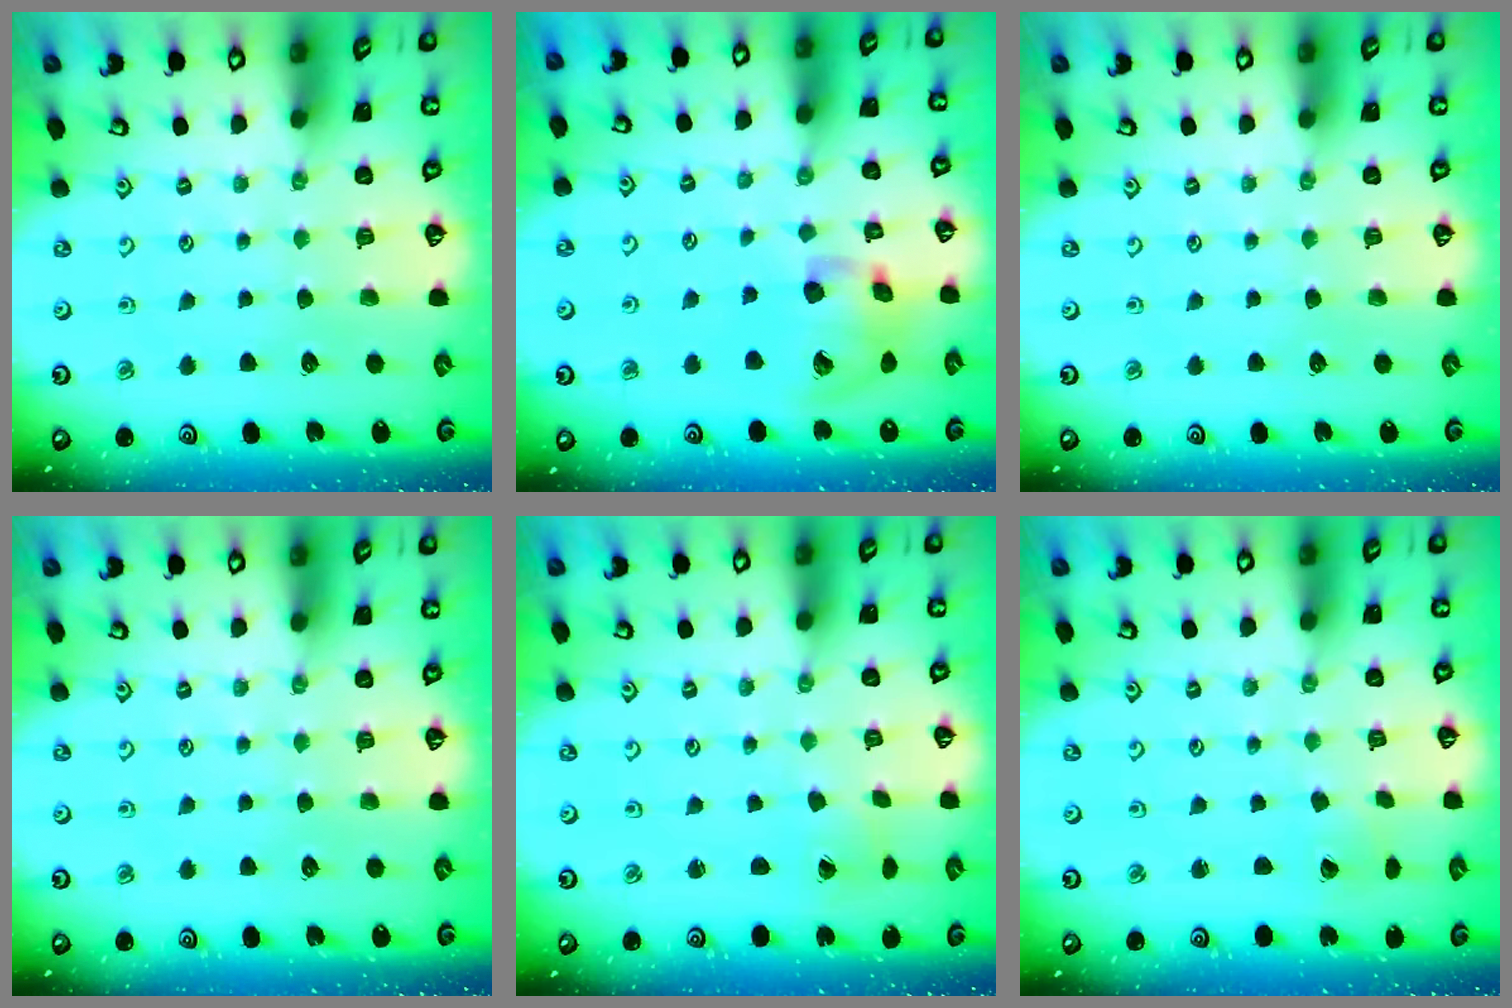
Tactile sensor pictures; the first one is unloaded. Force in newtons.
{"total": 17.4, "press": 17.2, "slide": 2.6}
{"total": 0.0}
{"total": 0.0}
{"total": 1.6, "press": 1.5, "slide": 0.1}
{"total": 1.5, "press": 1.5, "slide": 0.1}